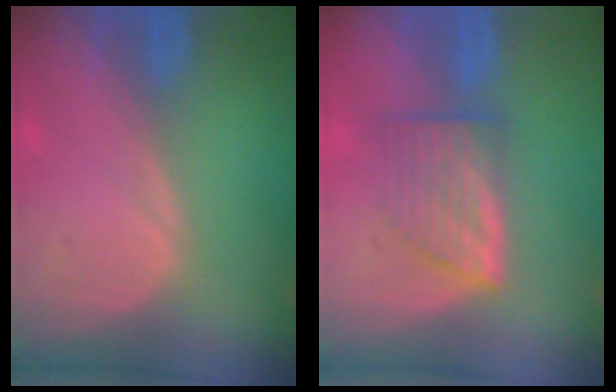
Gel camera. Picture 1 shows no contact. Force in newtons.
{"total": 6.3, "press": 6.0, "slide": 1.7}